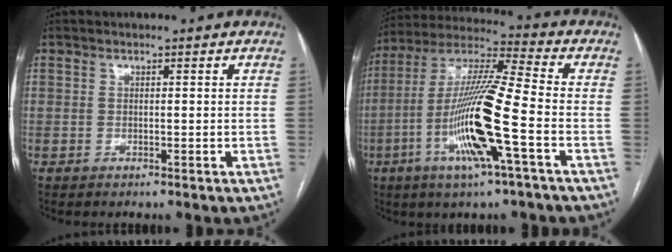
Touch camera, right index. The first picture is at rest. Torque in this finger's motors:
{"motor_torque": [2.08, -0.02, 0.50, 0.21]}